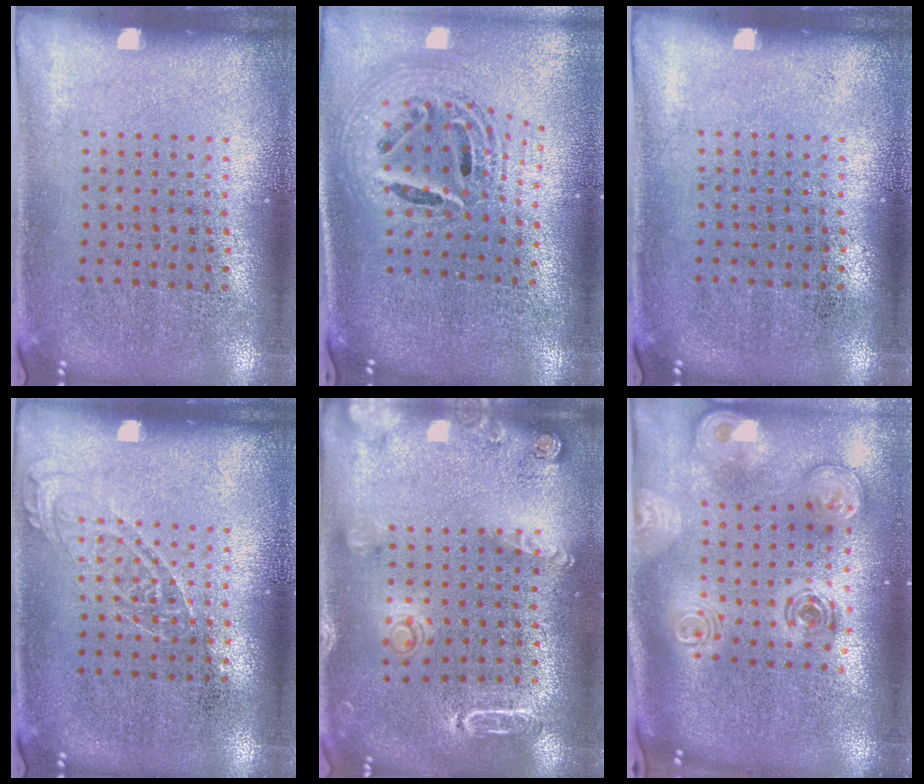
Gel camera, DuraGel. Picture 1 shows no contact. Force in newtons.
{"total": 2.3, "press": 1.7, "slide": 1.5}
{"total": 0.0}
{"total": 1.5, "press": 1.4, "slide": 0.2}
{"total": 1.8, "press": 1.8, "slide": 0.3}
{"total": 2.6, "press": 1.9, "slide": 1.8}